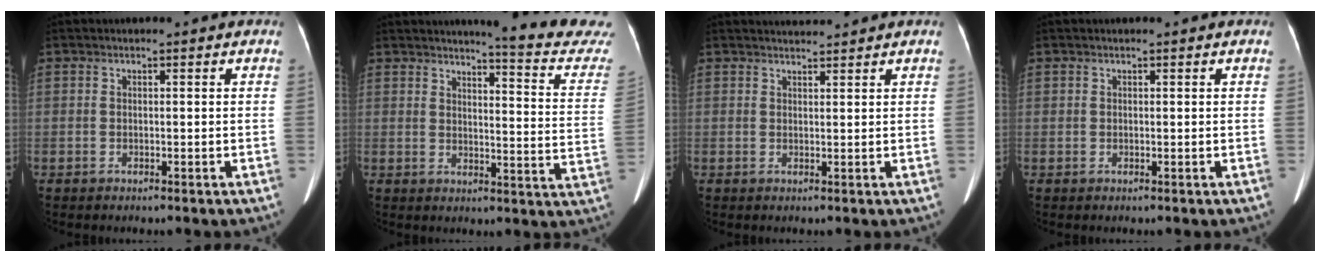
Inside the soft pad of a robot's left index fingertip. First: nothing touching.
{"total": 14.7, "force": [14.1, -1.2, 4.1], "torque": [-0.046, -0.118, 0.144]}
{"total": 2.0, "force": [2.0, -0.4, 0.0], "torque": [-0.002, 0.011, 0.037]}
{"total": 0.0}